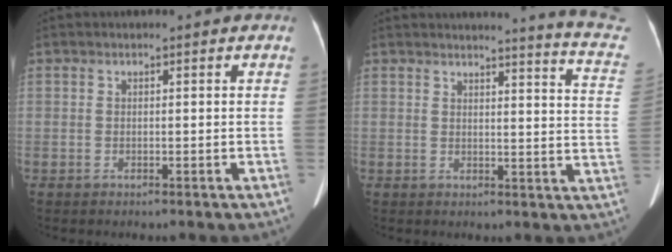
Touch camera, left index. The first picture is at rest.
{"total": 12.9, "force": [12.4, -1.3, 3.2], "torque": [-0.031, -0.105, 0.110]}